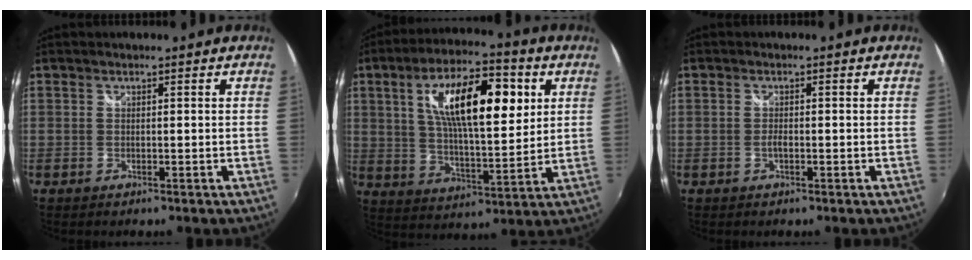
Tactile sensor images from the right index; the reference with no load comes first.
{"total": 18.2, "force": [5.6, 6.6, 16.1], "torque": [-0.271, 0.021, 0.093]}
{"total": 1.2, "force": [-0.5, 0.4, 1.0], "torque": [-0.021, 0.000, -0.010]}